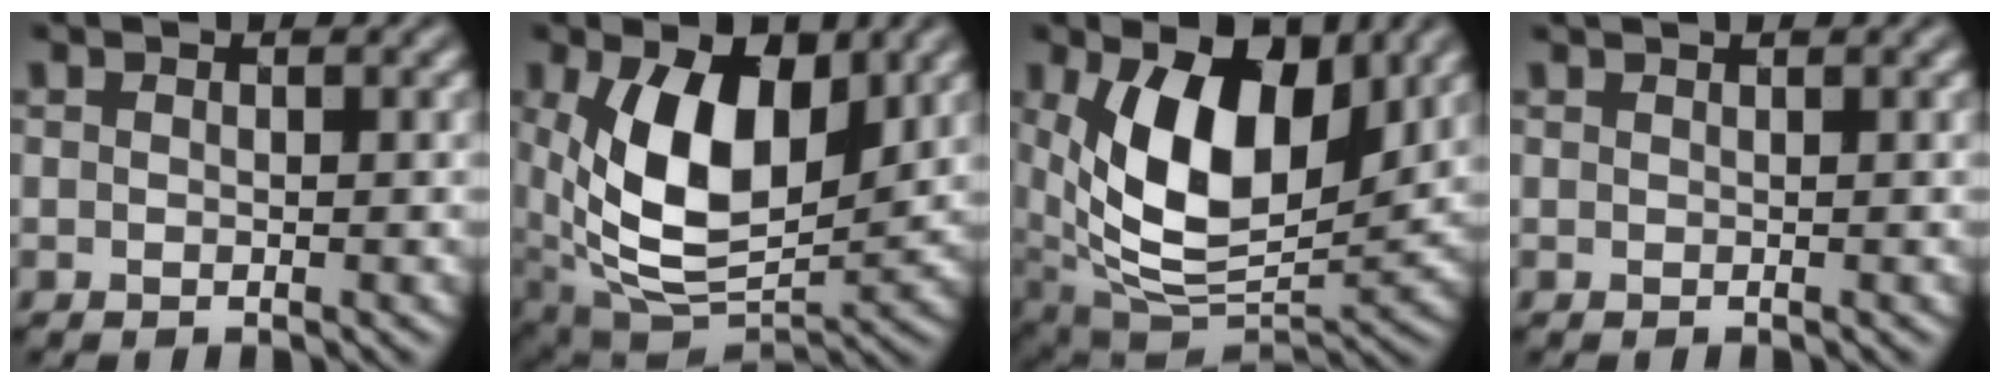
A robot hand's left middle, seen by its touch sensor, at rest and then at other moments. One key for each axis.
{"total": 11.4, "fx": 2.4, "fy": 6.5, "fz": 9.1, "tx": -0.160, "ty": -0.013, "tz": 0.041}
{"total": 12.8, "fx": 3.2, "fy": 7.1, "fz": 10.1, "tx": -0.169, "ty": -0.011, "tz": 0.052}
{"total": 0.6, "fx": 0.6, "fy": -0.1, "fz": 0.1, "tx": 0.003, "ty": 0.002, "tz": 0.008}